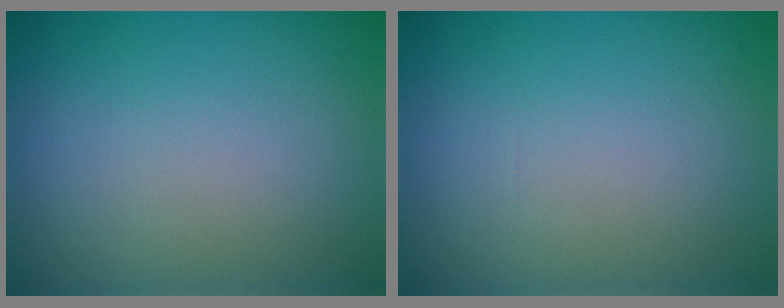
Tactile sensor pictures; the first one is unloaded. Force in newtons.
{"total": 0.0}